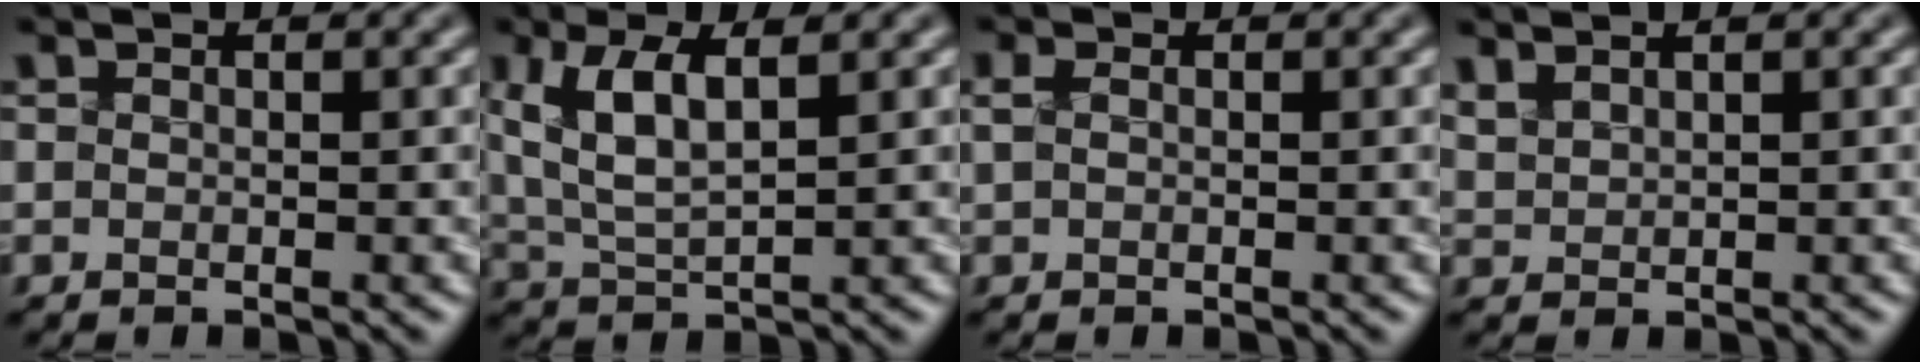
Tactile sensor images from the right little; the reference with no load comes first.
{"total": 4.5, "force": [1.7, 1.4, 3.9], "torque": [-0.096, 0.001, 0.041]}
{"total": 0.6, "force": [0.0, 0.3, 0.4], "torque": [-0.012, 0.007, 0.001]}
{"total": 1.1, "force": [0.9, 0.3, 0.5], "torque": [-0.018, 0.005, 0.029]}